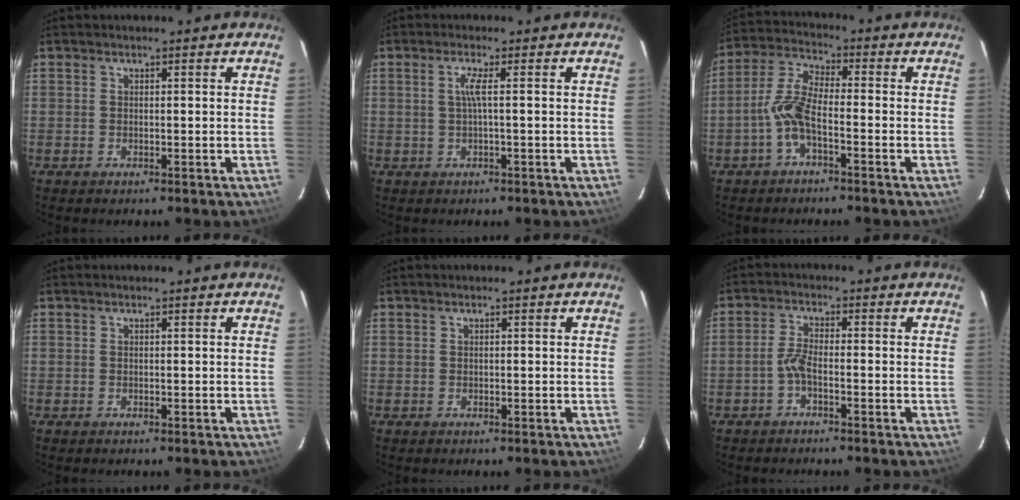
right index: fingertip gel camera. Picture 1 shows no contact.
{"total": 2.1, "force": [0.0, -0.6, 2.0], "torque": [-0.040, 0.000, 0.002]}
{"total": 6.6, "force": [-2.7, 2.1, 5.7], "torque": [-0.130, 0.013, -0.060]}
{"total": 0.0}
{"total": 0.0}
{"total": 2.7, "force": [-1.6, 0.6, 2.0], "torque": [-0.054, 0.007, -0.035]}